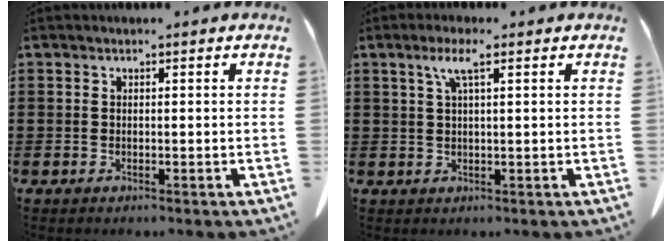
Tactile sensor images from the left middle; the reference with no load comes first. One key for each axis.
{"total": 3.7, "fx": 1.8, "fy": 0.5, "fz": 3.2, "tx": -0.069, "ty": 0.007, "tz": 0.028}